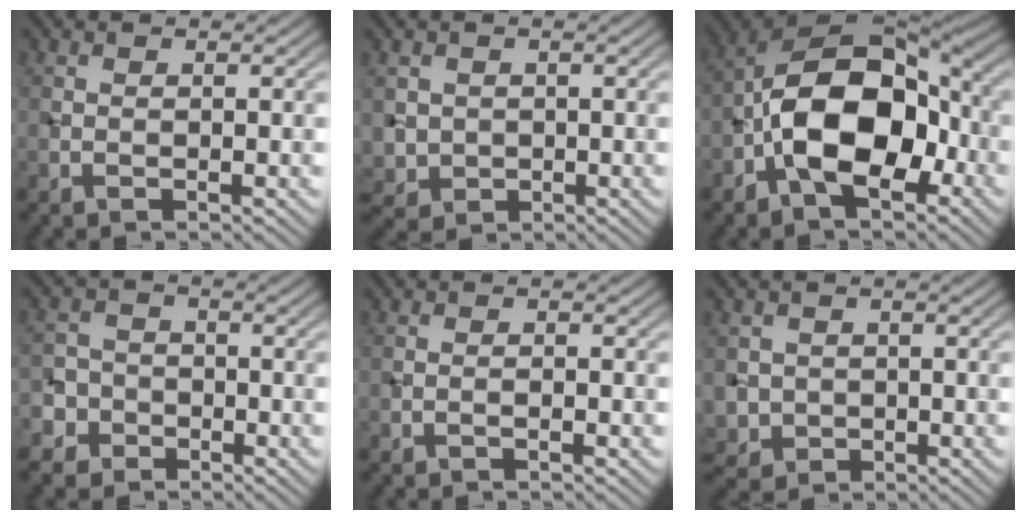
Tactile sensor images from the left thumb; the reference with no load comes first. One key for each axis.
{"total": 2.8, "fx": 0.3, "fy": 2.7, "fz": 0.6, "tx": -0.029, "ty": -0.012, "tz": 0.007}
{"total": 14.8, "fx": -3.7, "fy": 8.4, "fz": 11.7, "tx": -0.202, "ty": 0.003, "tz": -0.083}
{"total": 4.6, "fx": -2.4, "fy": 3.9, "fz": 0.6, "tx": -0.005, "ty": 0.004, "tz": -0.066}
{"total": 0.5, "fx": -0.4, "fy": 0.0, "fz": 0.3, "tx": -0.006, "ty": 0.003, "tz": -0.008}
{"total": 2.9, "fx": 0.0, "fy": 2.8, "fz": 0.7, "tx": -0.025, "ty": -0.014, "tz": 0.000}